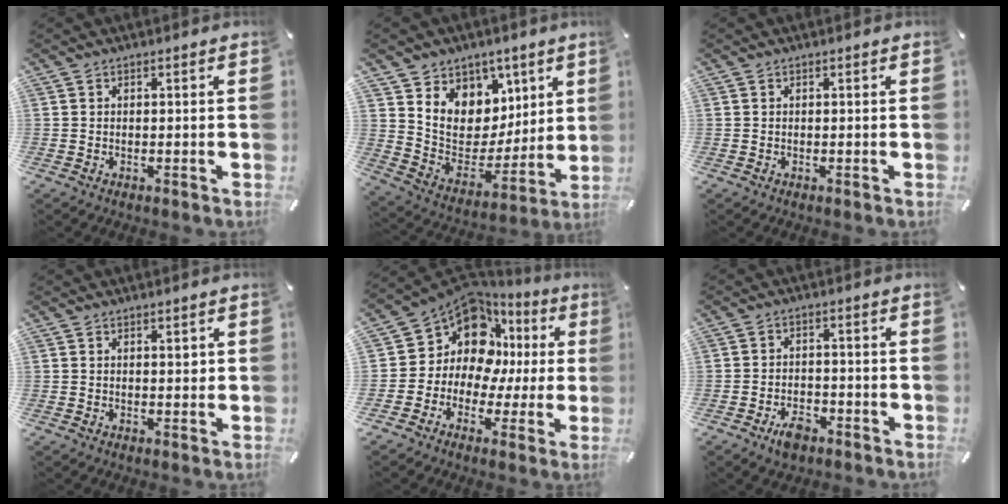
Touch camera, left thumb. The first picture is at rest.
{"total": 9.7, "force": [3.9, 8.9, 0.7], "torque": [-0.010, -0.060, 0.082]}
{"total": 0.0}
{"total": 1.3, "force": [0.6, 0.7, 1.0], "torque": [-0.011, 0.000, 0.008]}
{"total": 12.3, "force": [5.8, 9.4, 5.5], "torque": [-0.131, -0.059, 0.105]}
{"total": 5.1, "force": [-3.4, 3.0, 2.4], "torque": [-0.038, 0.015, -0.064]}